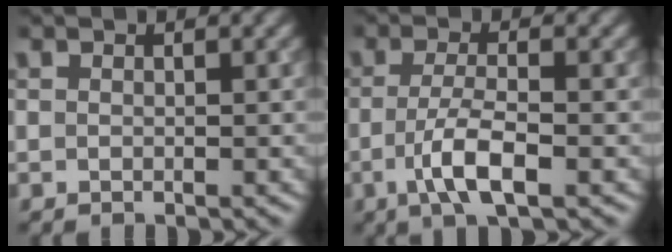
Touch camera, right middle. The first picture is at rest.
{"total": 4.3, "force": [-1.5, 1.1, 3.8], "torque": [-0.076, 0.001, -0.031]}